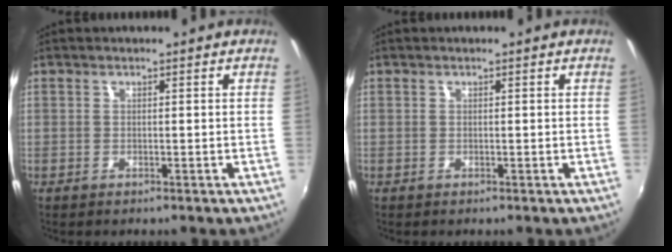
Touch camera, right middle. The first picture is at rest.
{"total": 0.0}